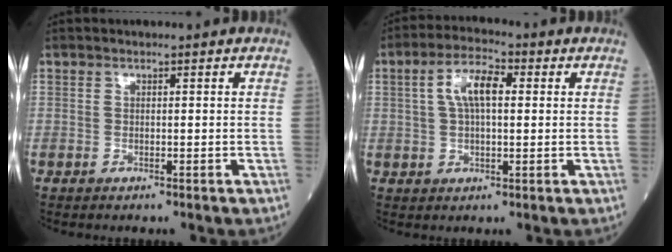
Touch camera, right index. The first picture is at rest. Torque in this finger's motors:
{"motor_torque": [0.52, 0.38, 0.27, 0.13]}